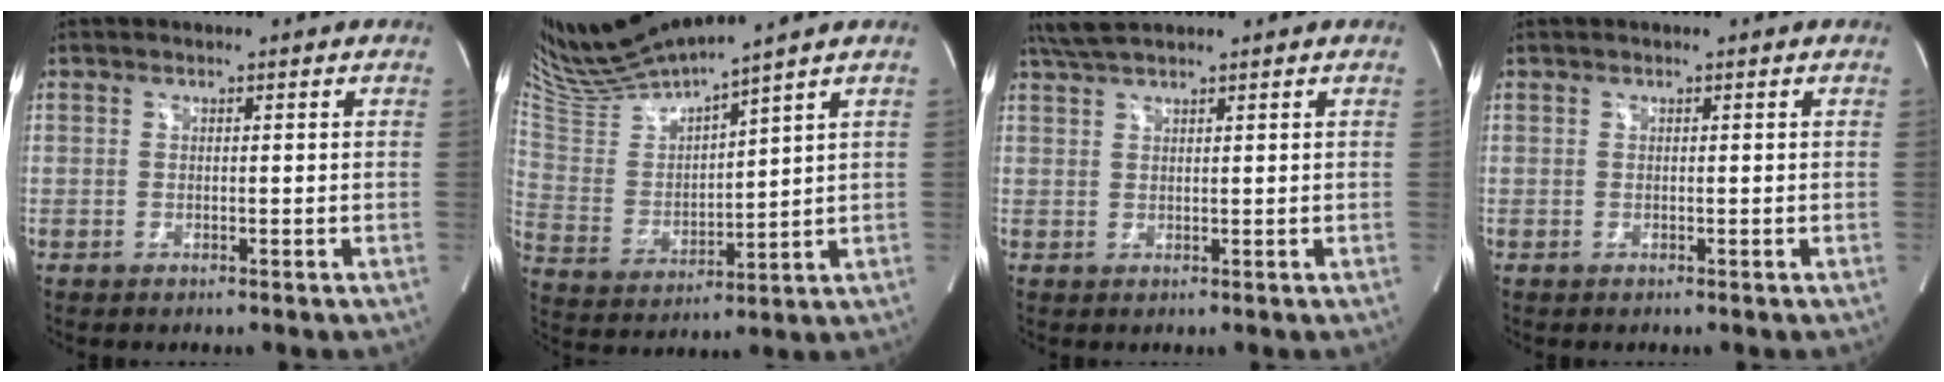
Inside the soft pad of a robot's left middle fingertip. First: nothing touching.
{"total": 12.9, "force": [11.9, -1.2, 4.8], "torque": [-0.106, -0.001, 0.240]}
{"total": 3.9, "force": [3.3, 0.4, 2.0], "torque": [-0.047, 0.018, 0.067]}
{"total": 0.0}